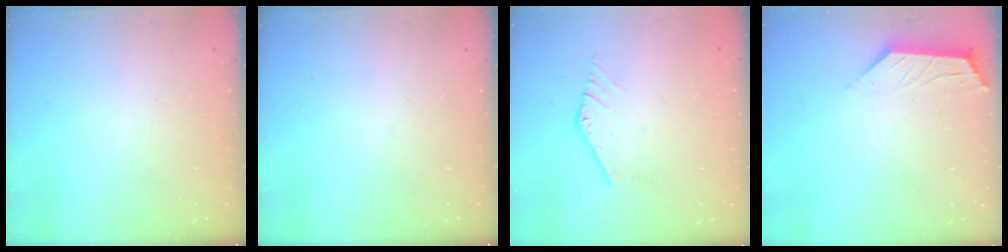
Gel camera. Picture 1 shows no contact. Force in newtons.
{"total": 0.0}
{"total": 0.6, "press": 0.6, "slide": 0.3}
{"total": 1.9, "press": 1.9, "slide": 0.4}